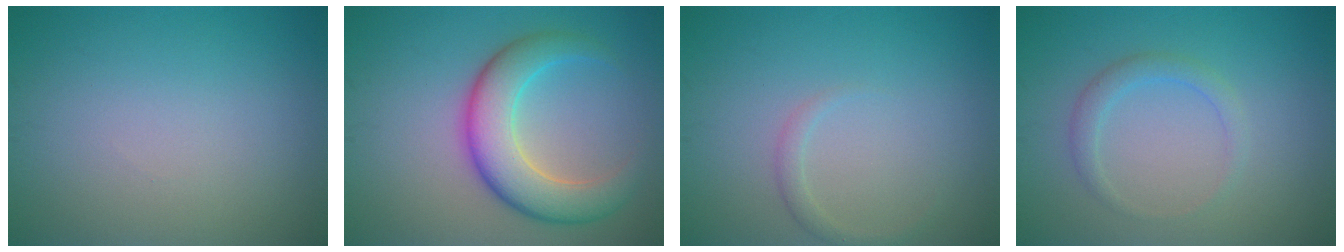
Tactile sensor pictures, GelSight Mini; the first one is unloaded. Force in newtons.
{"total": 6.7, "press": 6.7, "slide": 0.1}
{"total": 1.2, "press": 1.2, "slide": 0.1}
{"total": 1.8, "press": 1.8, "slide": 0.1}